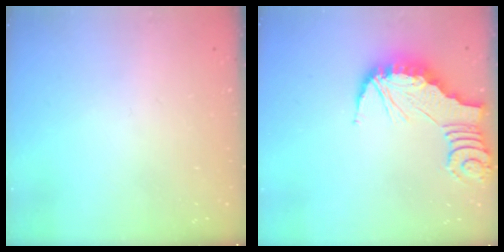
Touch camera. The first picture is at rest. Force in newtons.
{"total": 2.2, "press": 2.2, "slide": 0.2}